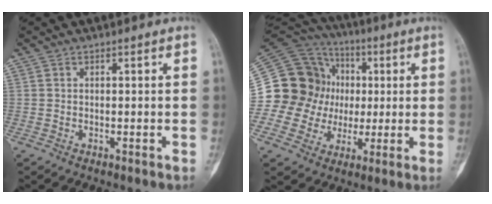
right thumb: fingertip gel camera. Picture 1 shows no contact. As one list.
[{"total": 22.1, "force": [0.8, 20.1, 9.0], "torque": [-0.158, 0.069, 0.029]}]